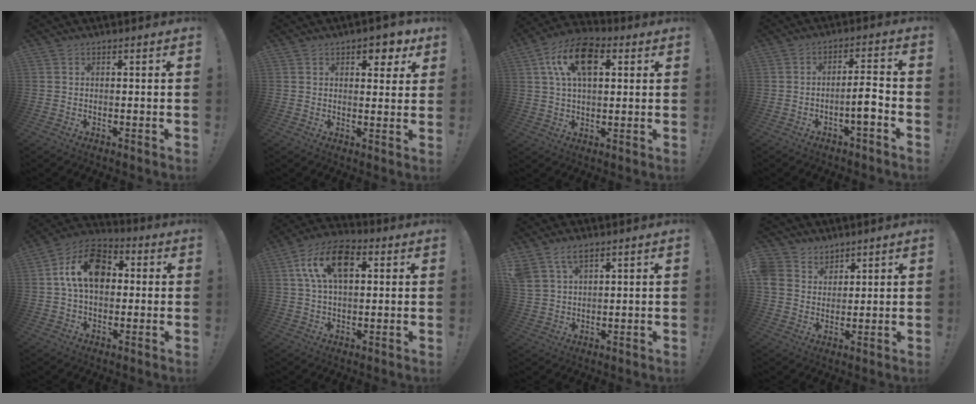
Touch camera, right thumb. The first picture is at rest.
{"total": 6.1, "force": [3.7, 3.5, 3.4], "torque": [-0.025, -0.020, 0.059]}
{"total": 15.3, "force": [5.4, 8.7, 11.4], "torque": [-0.196, 0.002, 0.098]}
{"total": 6.7, "force": [-2.6, 1.1, 6.0], "torque": [-0.087, 0.009, -0.047]}
{"total": 15.0, "force": [3.4, 10.2, 10.6], "torque": [-0.169, 0.007, 0.064]}
{"total": 15.1, "force": [5.0, 8.8, 11.2], "torque": [-0.191, 0.006, 0.092]}
{"total": 6.6, "force": [4.6, 3.5, 3.2], "torque": [-0.069, -0.010, 0.091]}
{"total": 7.3, "force": [4.7, 5.5, 0.7], "torque": [-0.021, -0.034, 0.096]}